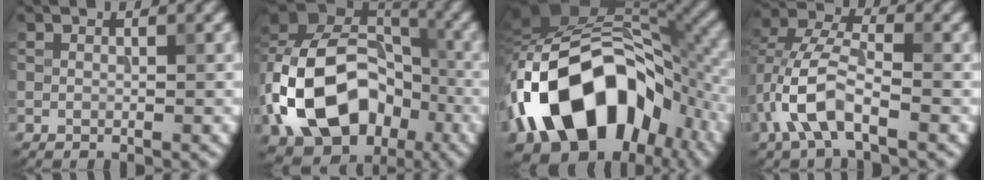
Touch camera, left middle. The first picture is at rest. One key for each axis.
{"total": 15.1, "fx": -4.6, "fy": 10.8, "fz": 9.5, "tx": -0.186, "ty": 0.011, "tz": -0.086}
{"total": 17.3, "fx": -6.4, "fy": 10.9, "fz": 11.8, "tx": -0.203, "ty": 0.024, "tz": -0.114}
{"total": 5.7, "fx": -2.4, "fy": 2.6, "fz": 4.4, "tx": -0.096, "ty": 0.011, "tz": -0.042}